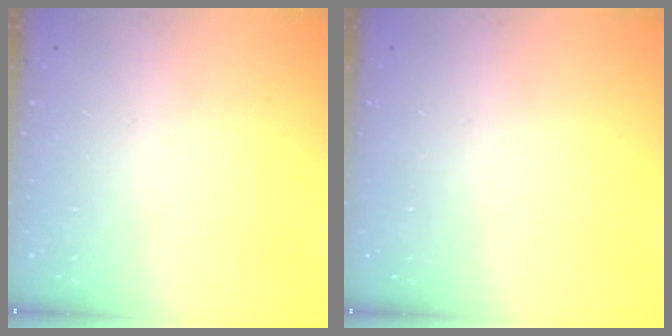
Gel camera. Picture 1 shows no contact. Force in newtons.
{"total": 0.0}